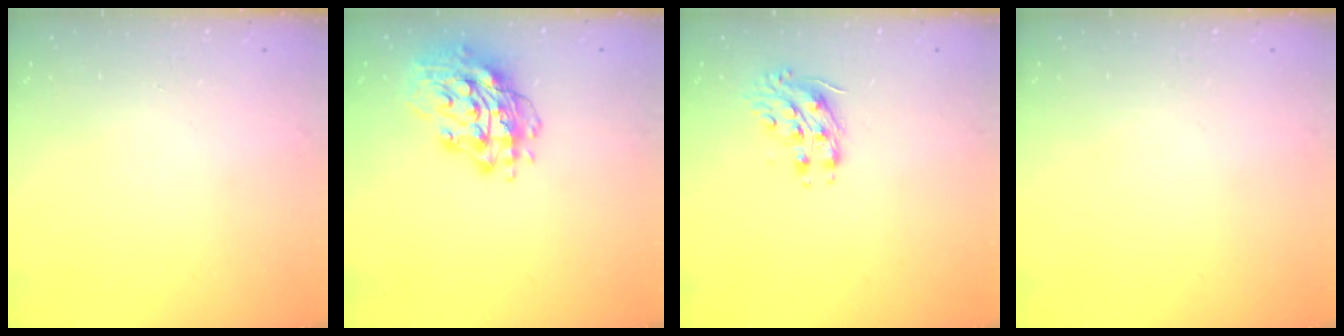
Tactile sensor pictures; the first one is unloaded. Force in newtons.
{"total": 15.9, "press": 15.8, "slide": 1.3}
{"total": 8.7, "press": 8.7, "slide": 0.5}
{"total": 0.0}